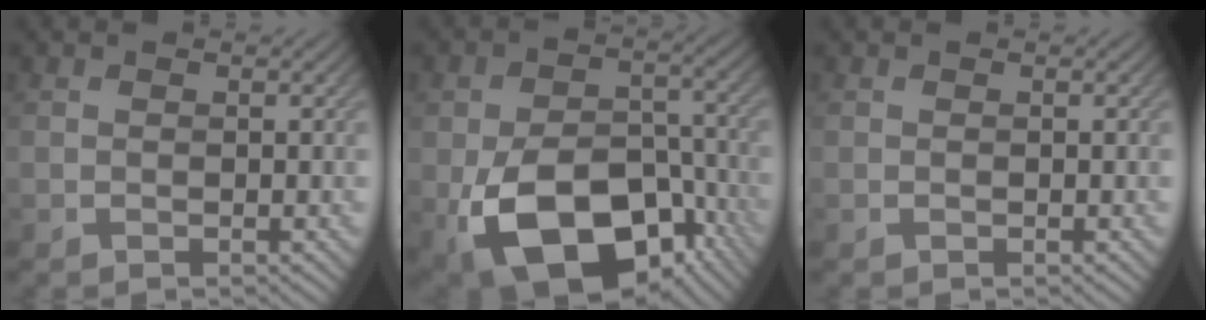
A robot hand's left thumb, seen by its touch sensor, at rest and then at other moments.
{"total": 17.1, "force": [-7.4, 10.4, 11.4], "torque": [-0.203, -0.040, -0.117]}
{"total": 0.0}